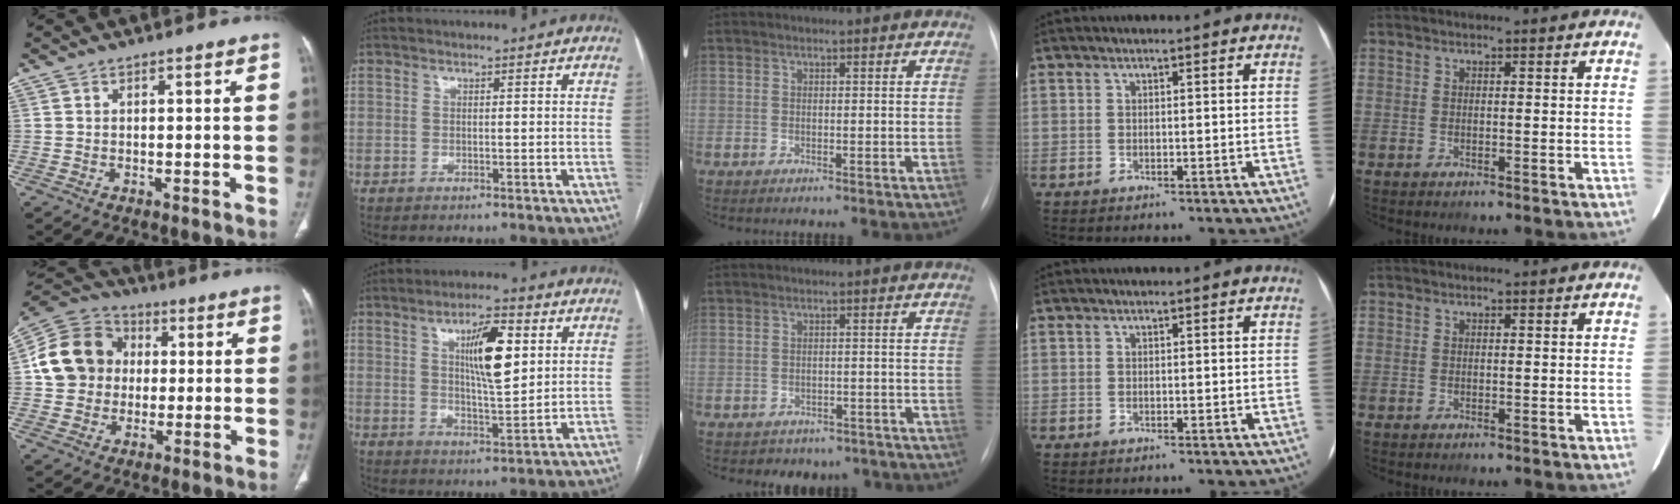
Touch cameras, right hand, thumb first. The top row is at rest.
{"thumb": {"total": 14.3, "force": [1.3, 12.6, 6.7], "torque": [-0.109, 0.022, 0.015]}, "index": {"total": 9.6, "force": [3.0, 2.1, 8.8], "torque": [-0.151, 0.003, 0.055]}, "middle": {"total": 5.8, "force": [-4.6, 3.5, 0.2], "torque": [0.006, 0.019, -0.049]}}